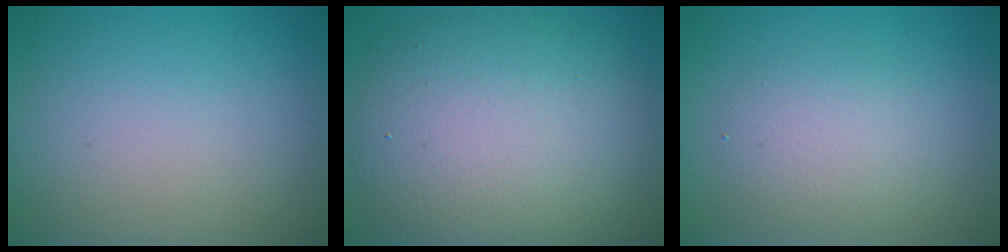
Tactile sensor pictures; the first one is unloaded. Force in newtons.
{"total": 11.1, "press": 11.1, "slide": 0.6}
{"total": 2.9, "press": 2.9, "slide": 0.3}